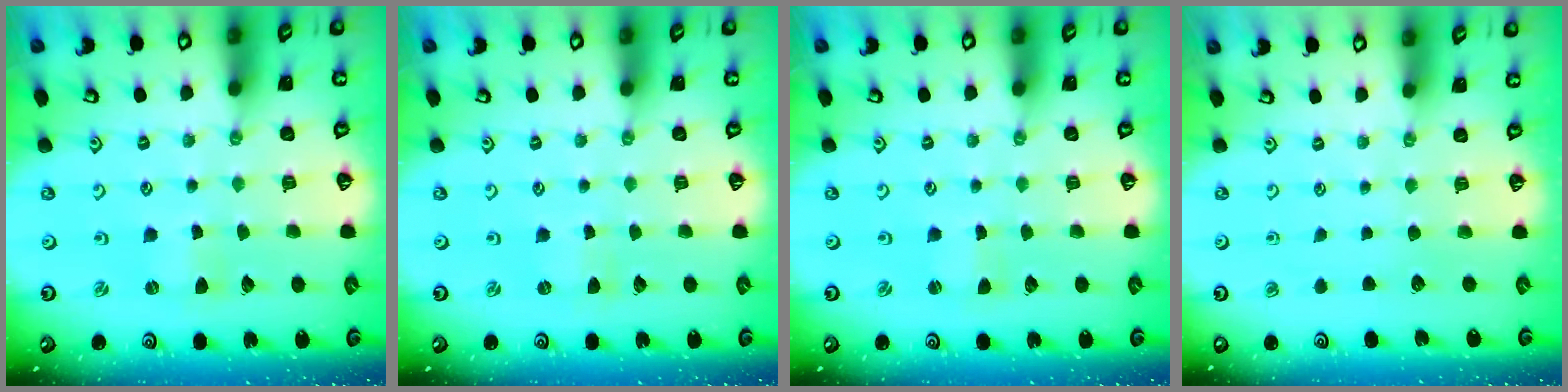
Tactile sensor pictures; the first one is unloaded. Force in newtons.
{"total": 0.0}
{"total": 0.9, "press": 0.9, "slide": 0.0}
{"total": 0.0}